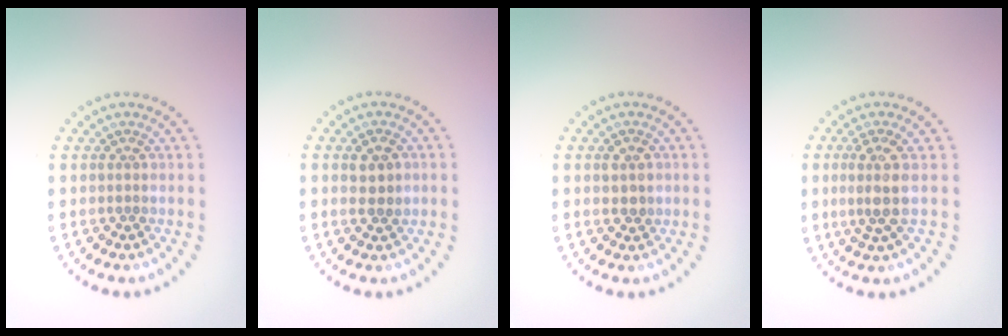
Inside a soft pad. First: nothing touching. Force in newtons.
{"total": 2.2, "press": 2.2, "slide": 0.3}
{"total": 1.8, "press": 1.8, "slide": 0.1}
{"total": 2.6, "press": 2.1, "slide": 1.5}